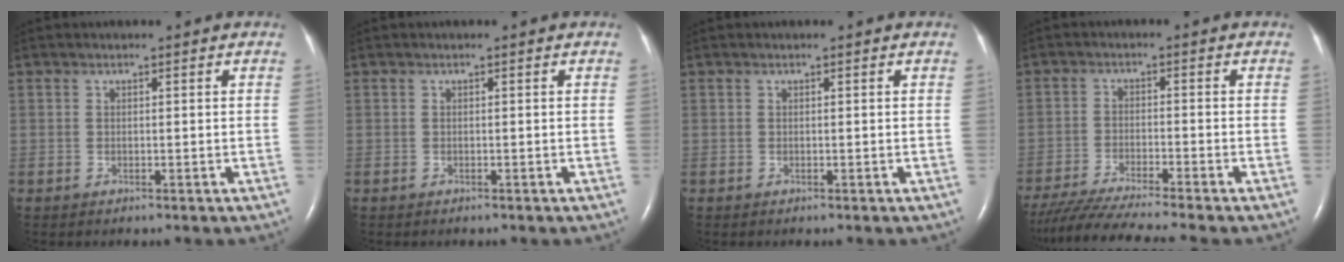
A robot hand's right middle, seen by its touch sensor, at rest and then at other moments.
{"total": 0.0}
{"total": 0.0}
{"total": 11.2, "force": [-9.8, -1.6, 5.2], "torque": [-0.084, -0.029, -0.163]}